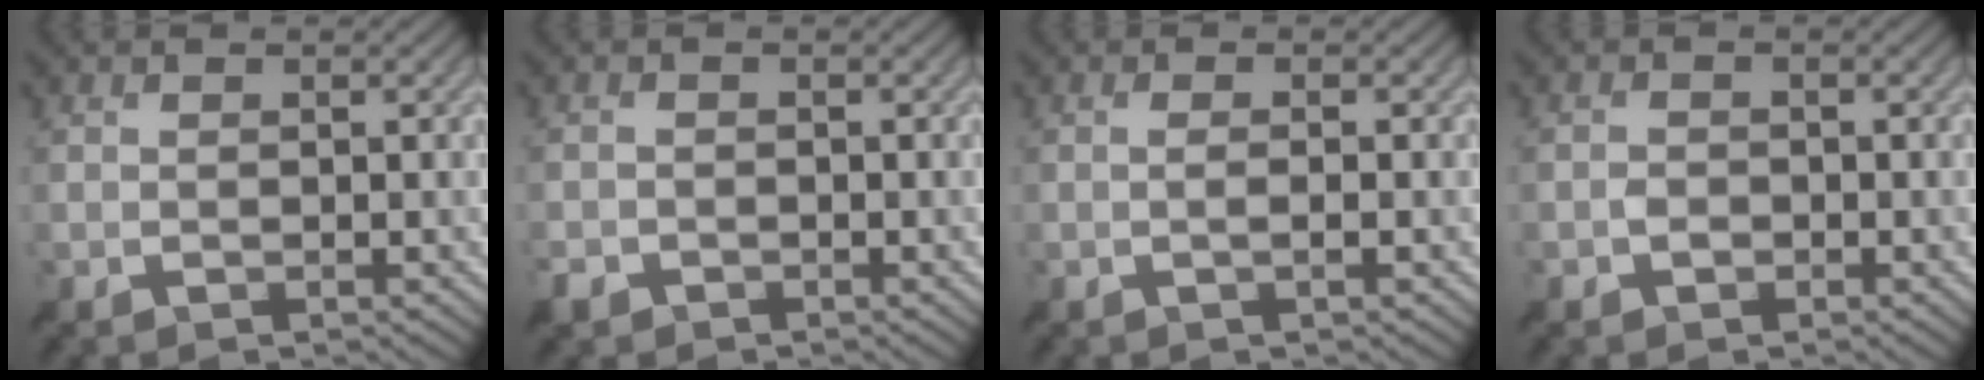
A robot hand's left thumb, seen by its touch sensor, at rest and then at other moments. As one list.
[{"total": 1.6, "force": [-1.2, 1.0, 0.5], "torque": [-0.012, -0.002, -0.031]}, {"total": 1.2, "force": [-0.2, 0.1, 1.2], "torque": [-0.022, 0.004, -0.007]}, {"total": 1.1, "force": [-0.6, 0.9, 0.5], "torque": [-0.006, 0.003, -0.014]}]